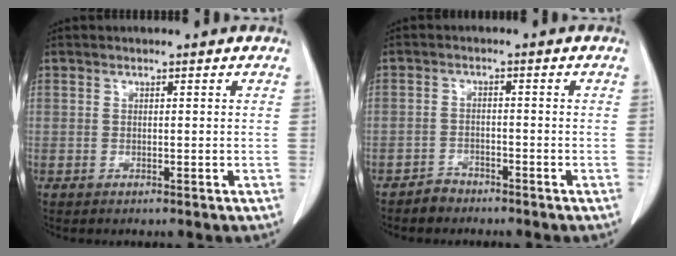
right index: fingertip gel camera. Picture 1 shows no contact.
{"total": 2.4, "force": [-2.1, 1.2, 0.1], "torque": [-0.007, 0.003, -0.036]}